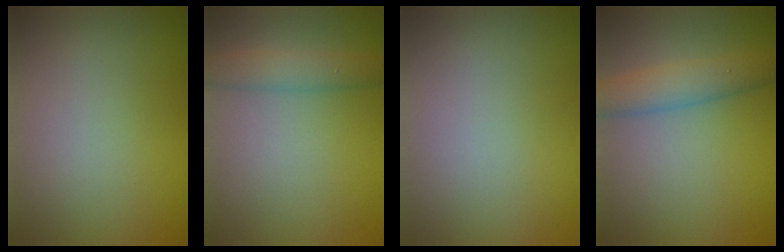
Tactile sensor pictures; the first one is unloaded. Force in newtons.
{"total": 2.8, "press": 2.8, "slide": 0.1}
{"total": 0.0}
{"total": 3.7, "press": 3.7, "slide": 0.1}